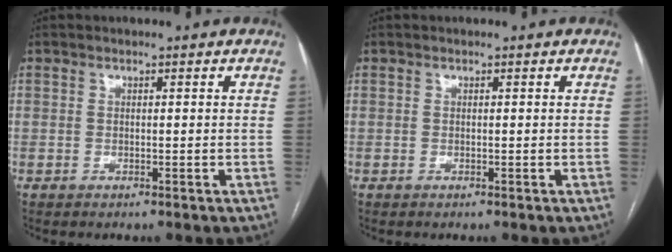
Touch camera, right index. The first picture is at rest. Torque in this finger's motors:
{"motor_torque": [0.00, 0.00, 0.00, 0.00]}